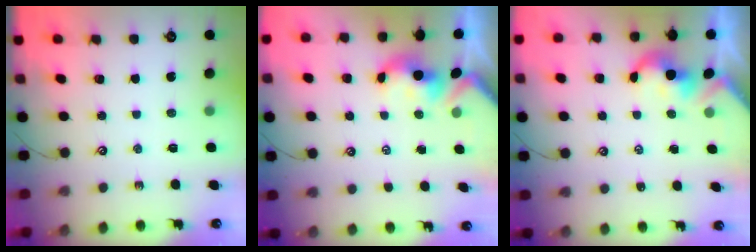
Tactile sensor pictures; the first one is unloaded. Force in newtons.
{"total": 1.1, "press": 0.8, "slide": 0.7}
{"total": 2.1, "press": 2.1, "slide": 0.2}